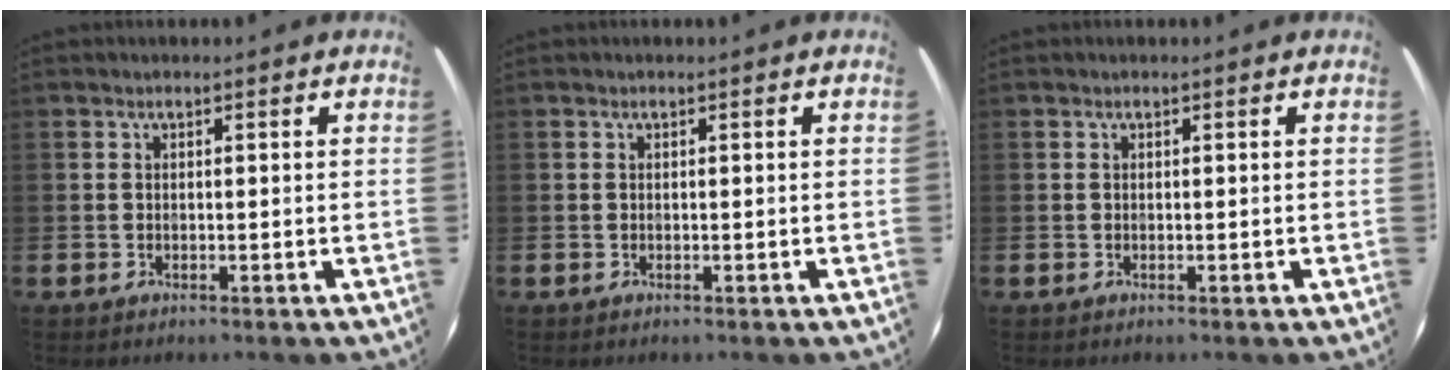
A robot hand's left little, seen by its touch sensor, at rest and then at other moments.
{"total": 0.0}
{"total": 0.0}